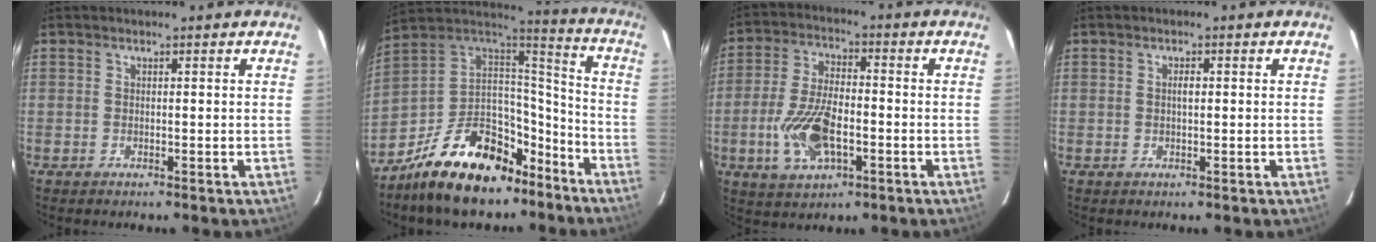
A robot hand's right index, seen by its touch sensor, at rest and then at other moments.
{"total": 23.2, "force": [-15.2, 11.8, 13.0], "torque": [-0.249, 0.033, -0.233]}
{"total": 12.4, "force": [-3.6, 6.1, 10.2], "torque": [-0.216, -0.004, -0.064]}
{"total": 1.3, "force": [0.1, 0.6, 1.1], "torque": [-0.021, 0.001, 0.000]}